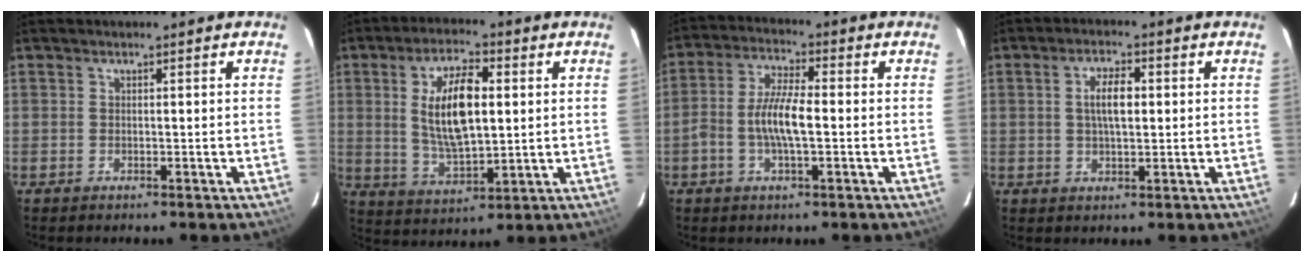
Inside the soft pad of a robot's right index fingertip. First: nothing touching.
{"total": 13.1, "force": [2.2, 5.4, 11.7], "torque": [-0.220, 0.000, 0.047]}
{"total": 7.4, "force": [-1.4, 2.1, 7.0], "torque": [-0.144, 0.010, -0.031]}
{"total": 5.3, "force": [0.7, 2.1, 4.9], "torque": [-0.090, 0.006, 0.015]}